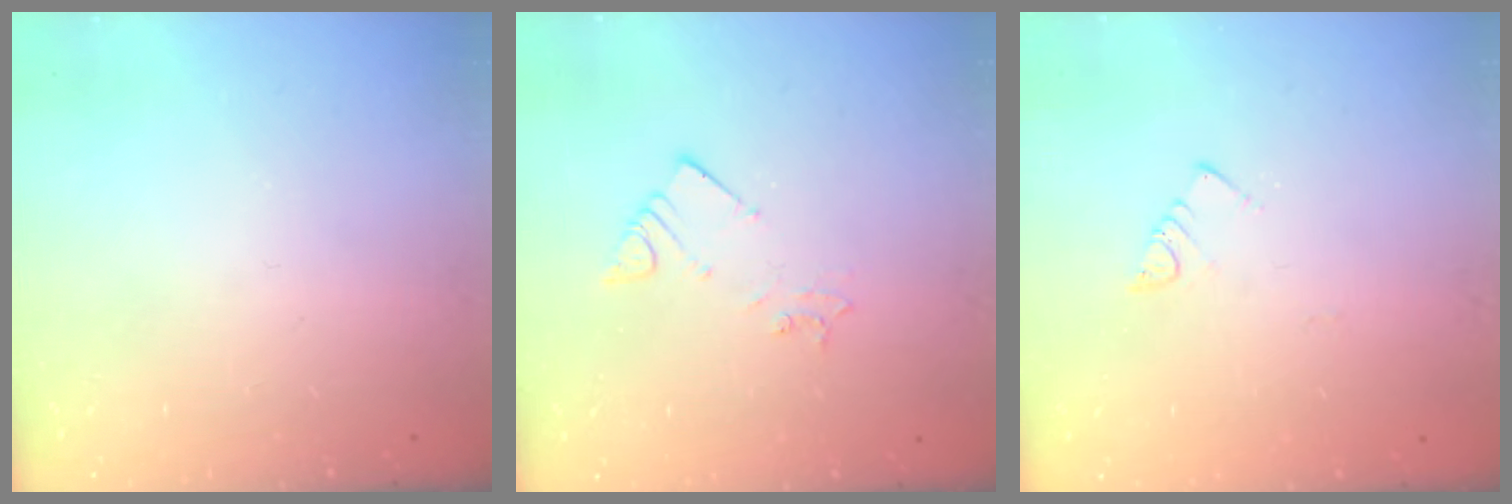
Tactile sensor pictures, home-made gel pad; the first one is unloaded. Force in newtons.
{"total": 2.8, "press": 2.7, "slide": 0.5}
{"total": 3.2, "press": 3.2, "slide": 0.2}